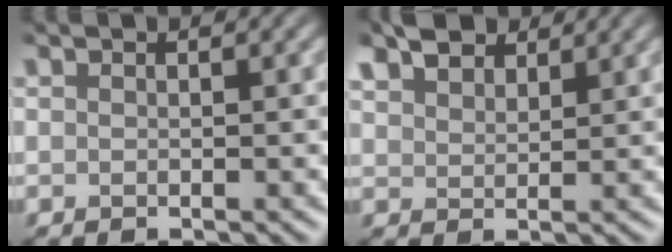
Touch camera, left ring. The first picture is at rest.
{"total": 3.4, "force": [2.8, 1.5, 1.3], "torque": [-0.037, 0.014, 0.053]}